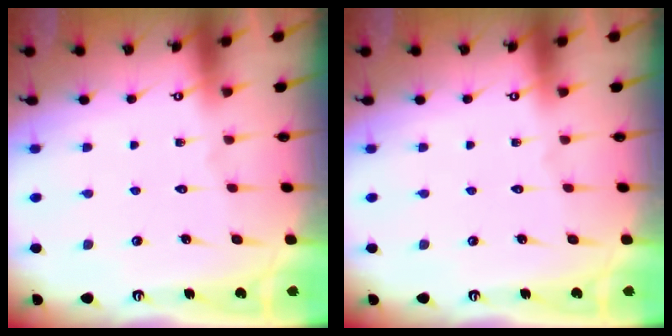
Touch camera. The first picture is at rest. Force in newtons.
{"total": 0.0}